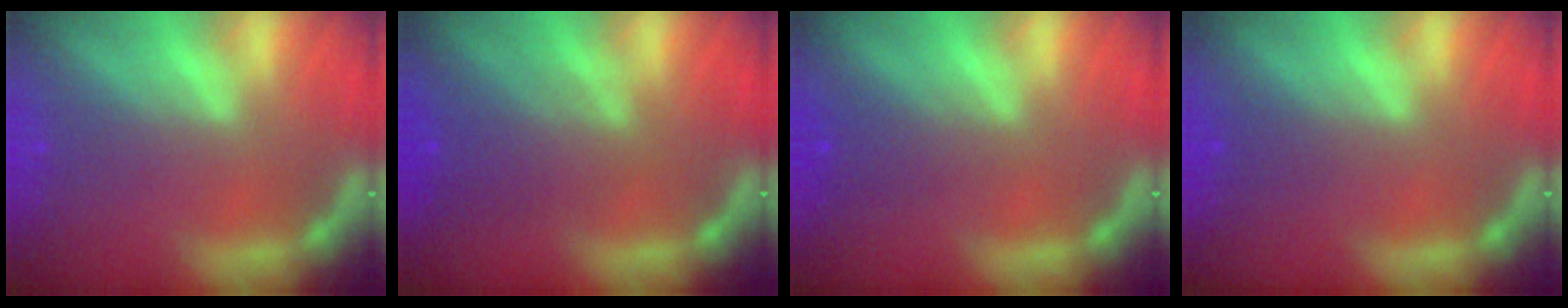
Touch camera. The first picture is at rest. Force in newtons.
{"total": 4.1}
{"total": 2.0}
{"total": 0.9}